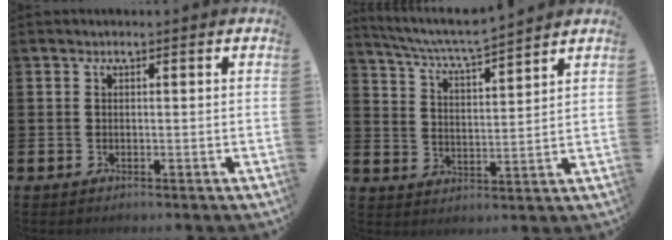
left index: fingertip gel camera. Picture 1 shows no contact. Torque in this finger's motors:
{"motor_torque": [0.51, -0.89, 0.21, 0.07]}